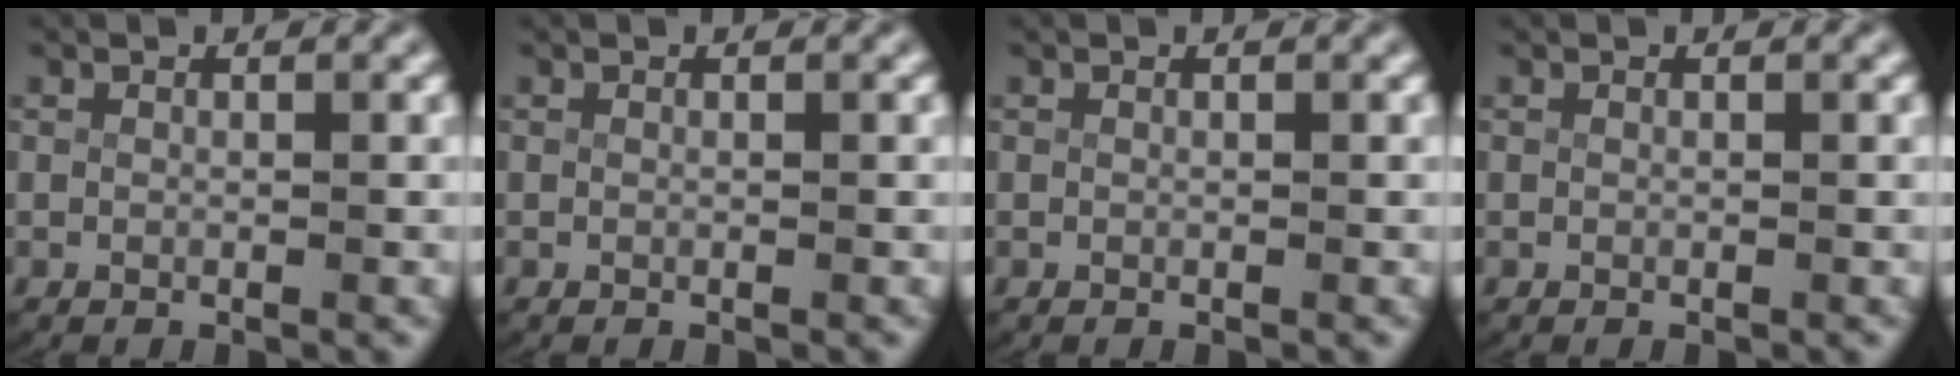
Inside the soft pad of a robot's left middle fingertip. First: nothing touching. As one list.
[{"total": 0.0}, {"total": 0.0}, {"total": 0.0}]